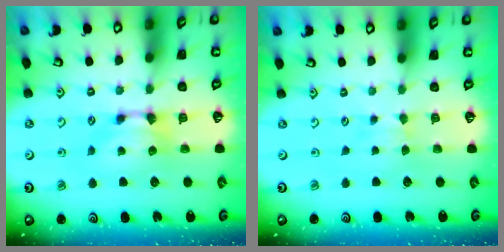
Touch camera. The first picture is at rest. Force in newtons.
{"total": 1.6, "press": 1.5, "slide": 0.5}